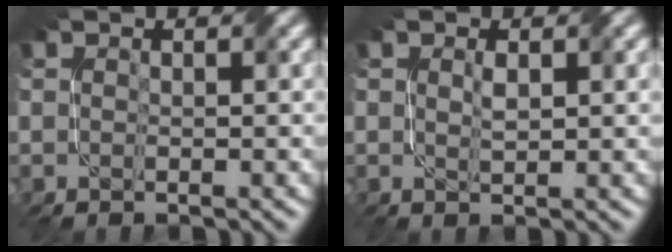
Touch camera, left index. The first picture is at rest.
{"total": 1.4, "force": [0.4, 0.6, 1.2], "torque": [-0.023, -0.003, 0.011]}